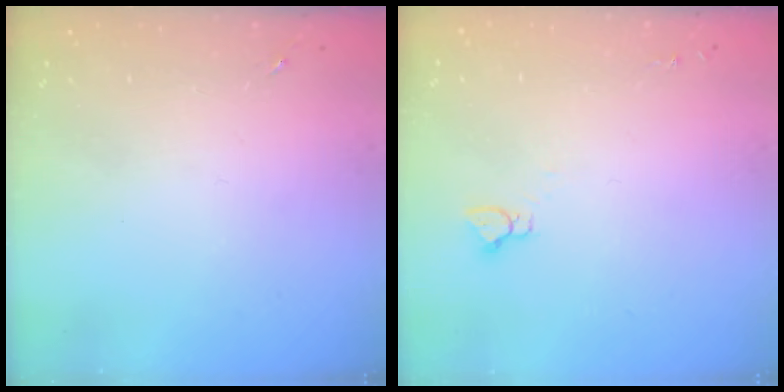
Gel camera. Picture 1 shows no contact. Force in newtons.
{"total": 2.9, "press": 2.9, "slide": 0.2}